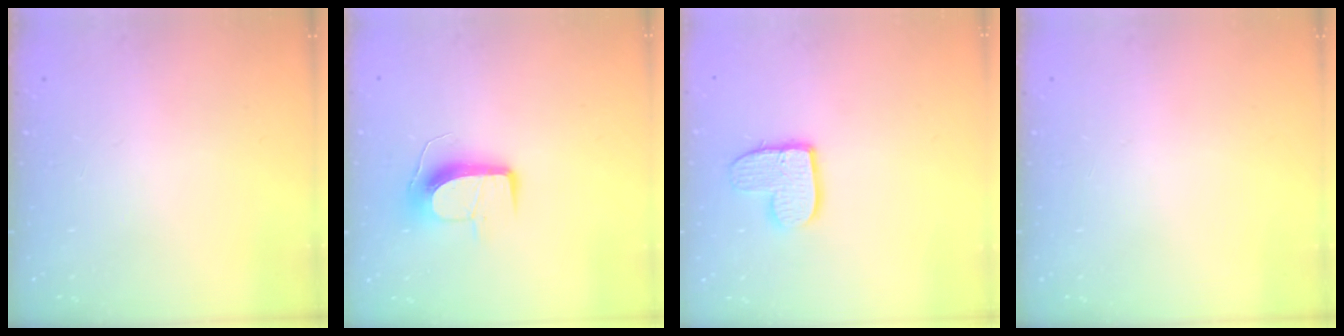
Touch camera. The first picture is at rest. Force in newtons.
{"total": 10.6, "press": 10.6, "slide": 0.1}
{"total": 9.8, "press": 9.8, "slide": 0.5}
{"total": 0.0}